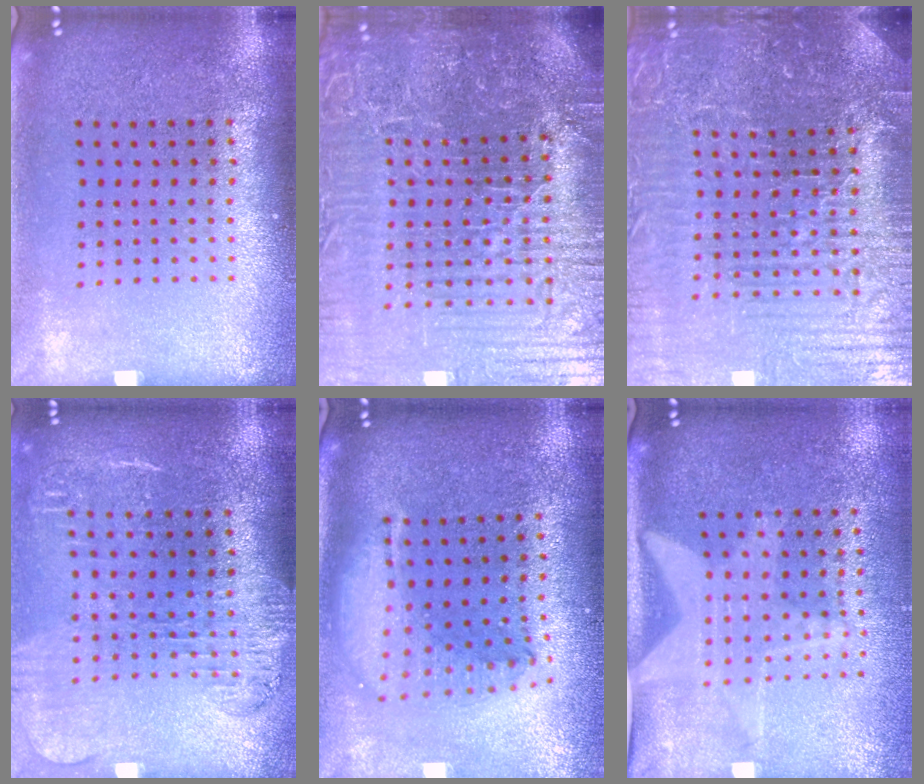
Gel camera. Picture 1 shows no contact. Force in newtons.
{"total": 7.3, "press": 6.4, "slide": 3.4}
{"total": 5.8, "press": 5.3, "slide": 2.3}
{"total": 1.7, "press": 1.5, "slide": 0.8}
{"total": 2.1, "press": 1.6, "slide": 1.3}
{"total": 2.0, "press": 1.5, "slide": 1.3}